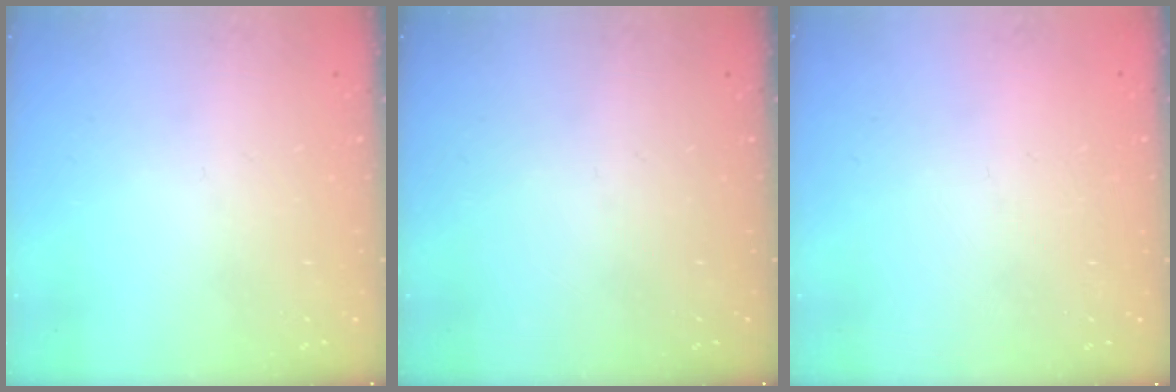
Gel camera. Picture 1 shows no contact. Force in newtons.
{"total": 0.0}
{"total": 2.3, "press": 2.3, "slide": 0.1}